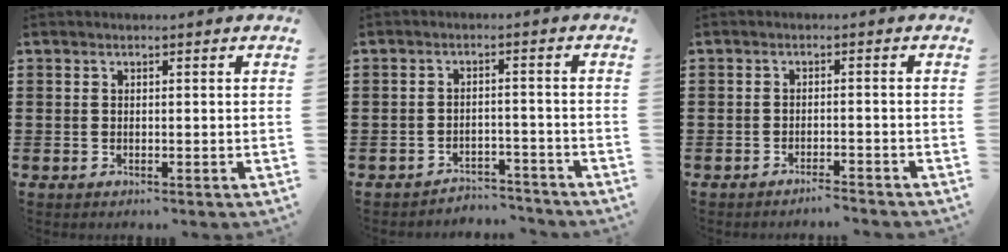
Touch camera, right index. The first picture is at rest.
{"total": 3.4, "force": [-3.4, 0.1, 0.0], "torque": [-0.005, -0.001, -0.072]}
{"total": 1.9, "force": [-1.8, -0.2, 0.5], "torque": [-0.012, -0.001, -0.037]}